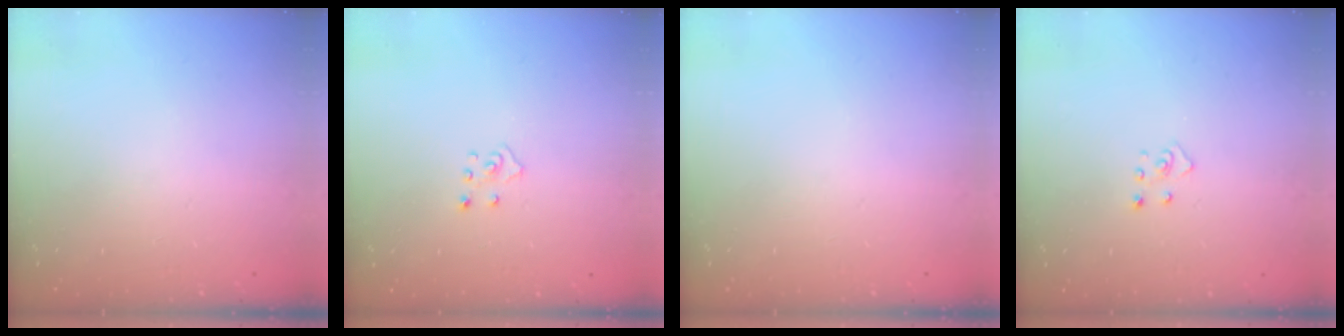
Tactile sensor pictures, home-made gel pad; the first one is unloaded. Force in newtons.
{"total": 2.7, "press": 2.7, "slide": 0.2}
{"total": 0.0}
{"total": 2.8, "press": 2.8, "slide": 0.3}